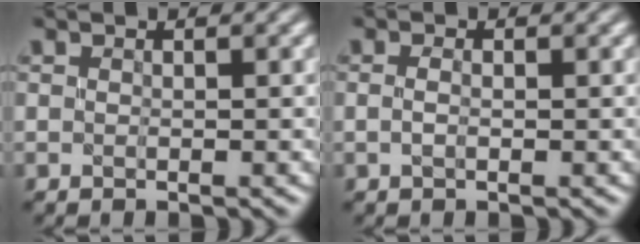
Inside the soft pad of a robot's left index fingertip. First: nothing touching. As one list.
[{"total": 0.8, "force": [-0.2, 0.4, 0.7], "torque": [-0.023, 0.001, -0.006]}]